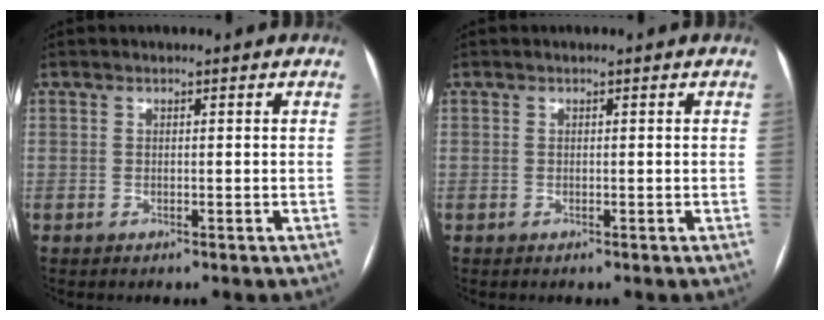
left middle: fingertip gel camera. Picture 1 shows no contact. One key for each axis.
{"total": 0.0}